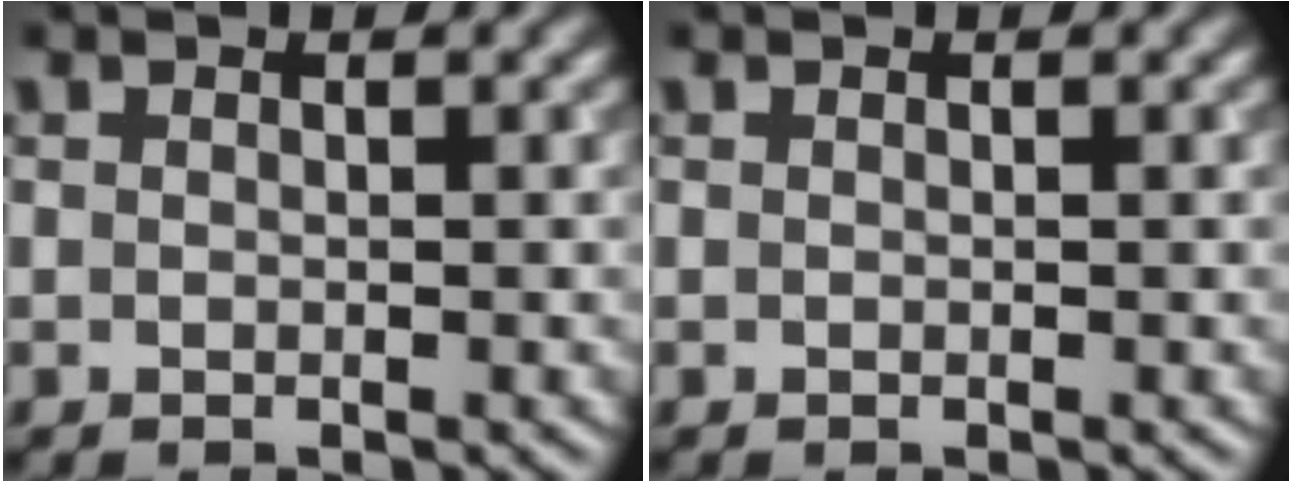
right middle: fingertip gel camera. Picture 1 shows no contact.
{"total": 0.0}